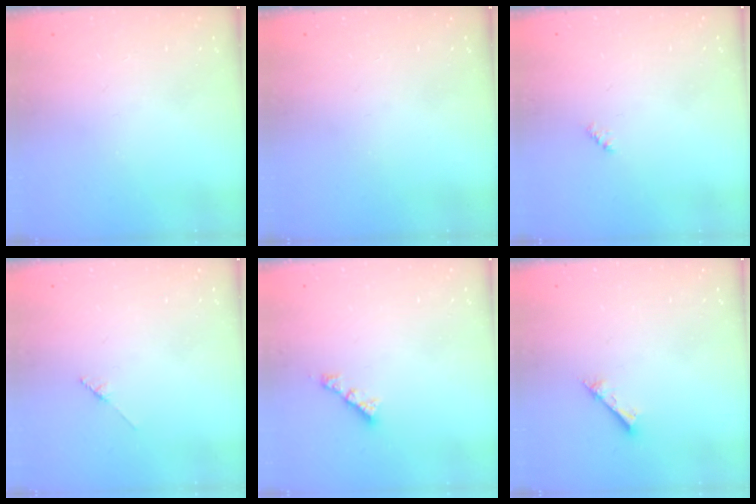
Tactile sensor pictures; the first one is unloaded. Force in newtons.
{"total": 0.0}
{"total": 2.4, "press": 2.4, "slide": 0.5}
{"total": 1.7, "press": 1.6, "slide": 0.2}
{"total": 2.4, "press": 2.4, "slide": 0.3}
{"total": 1.2, "press": 1.2, "slide": 0.1}